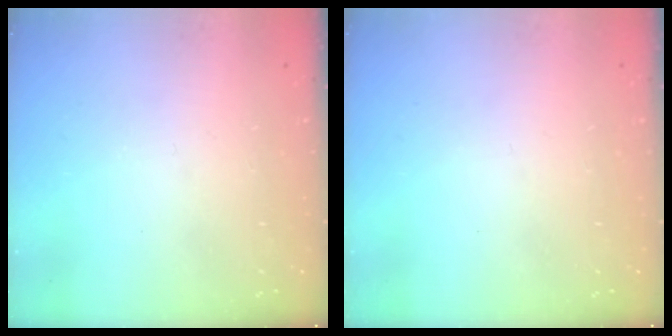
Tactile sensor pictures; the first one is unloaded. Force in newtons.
{"total": 0.0}